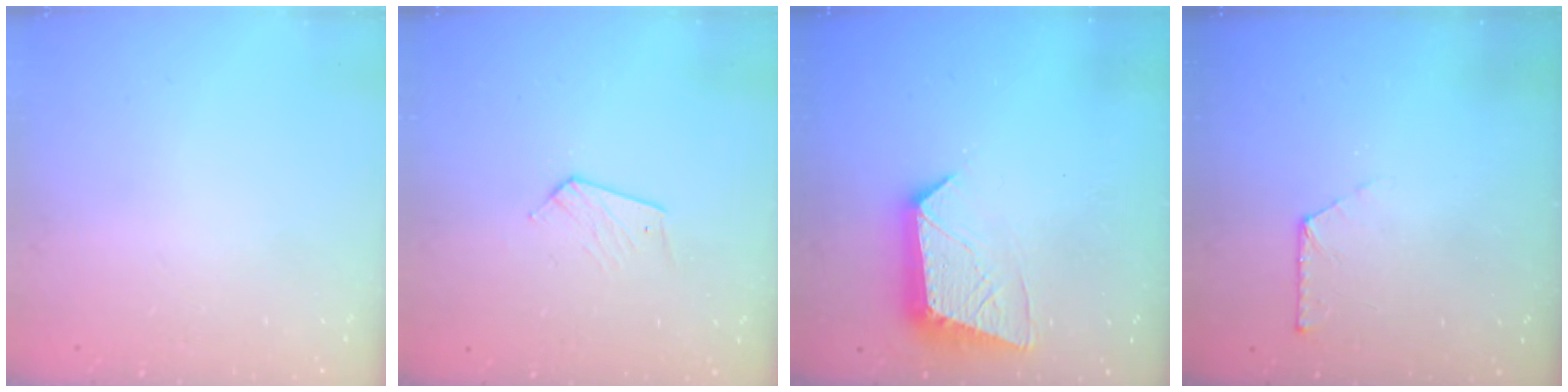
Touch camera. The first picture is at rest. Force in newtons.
{"total": 3.9, "press": 3.9, "slide": 0.3}
{"total": 11.2, "press": 11.2, "slide": 0.6}
{"total": 5.4, "press": 5.4, "slide": 0.6}